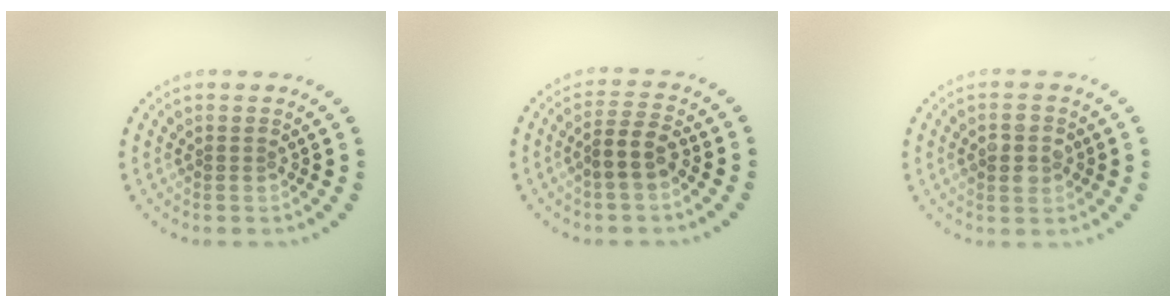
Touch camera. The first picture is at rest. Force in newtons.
{"total": 2.8, "press": 2.5, "slide": 1.3}
{"total": 2.8, "press": 2.8, "slide": 0.2}